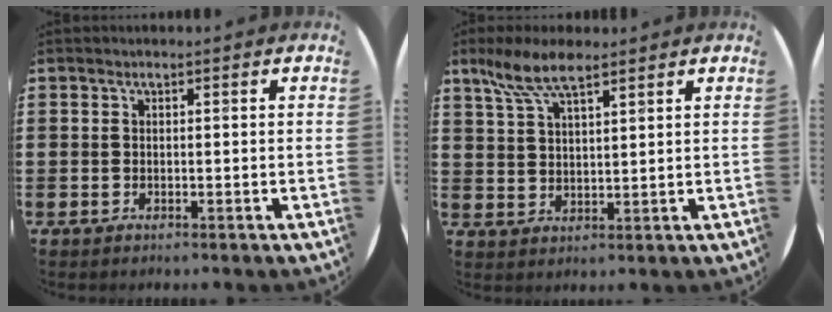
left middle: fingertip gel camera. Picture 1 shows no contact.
{"total": 6.9, "force": [5.1, 2.0, 4.2], "torque": [-0.095, -0.002, 0.093]}